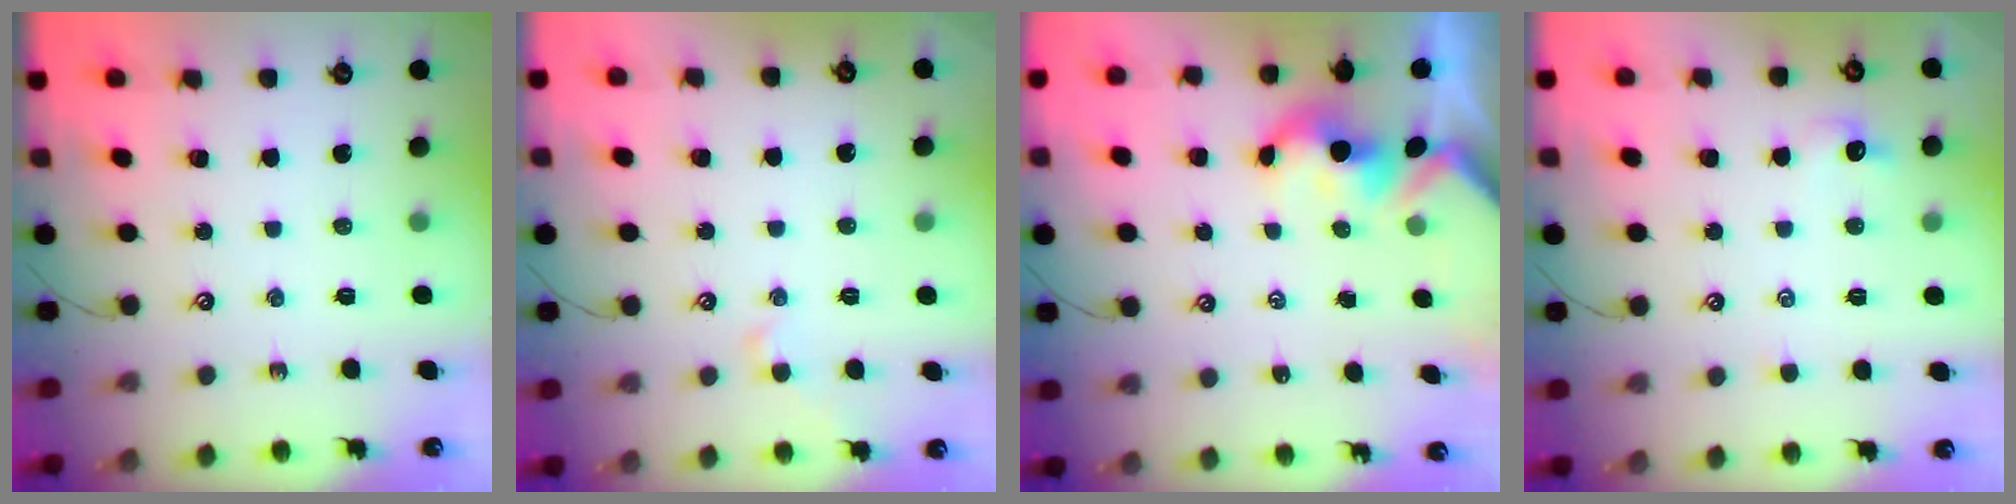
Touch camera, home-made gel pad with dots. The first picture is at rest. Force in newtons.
{"total": 0.6, "press": 0.0, "slide": 0.6}
{"total": 2.4, "press": 2.4, "slide": 0.3}
{"total": 1.0, "press": 0.9, "slide": 0.4}